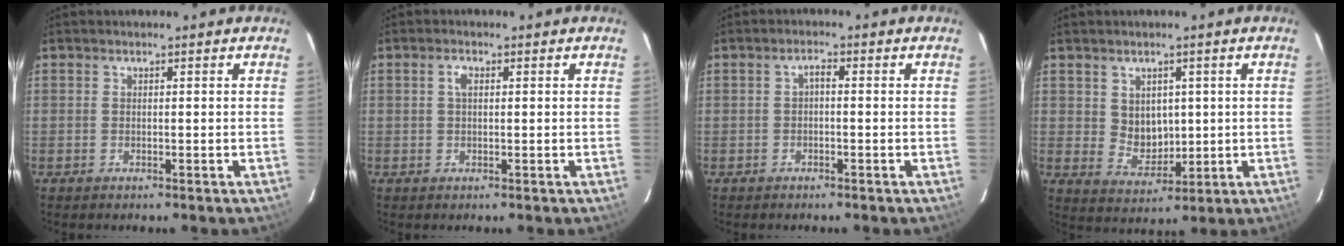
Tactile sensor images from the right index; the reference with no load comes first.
{"total": 1.7, "force": [0.4, 0.9, 1.4], "torque": [-0.028, 0.004, 0.007]}
{"total": 1.4, "force": [-0.4, 0.7, 1.2], "torque": [-0.022, 0.007, -0.007]}
{"total": 5.8, "force": [1.4, 4.8, 3.1], "torque": [-0.051, 0.001, 0.040]}